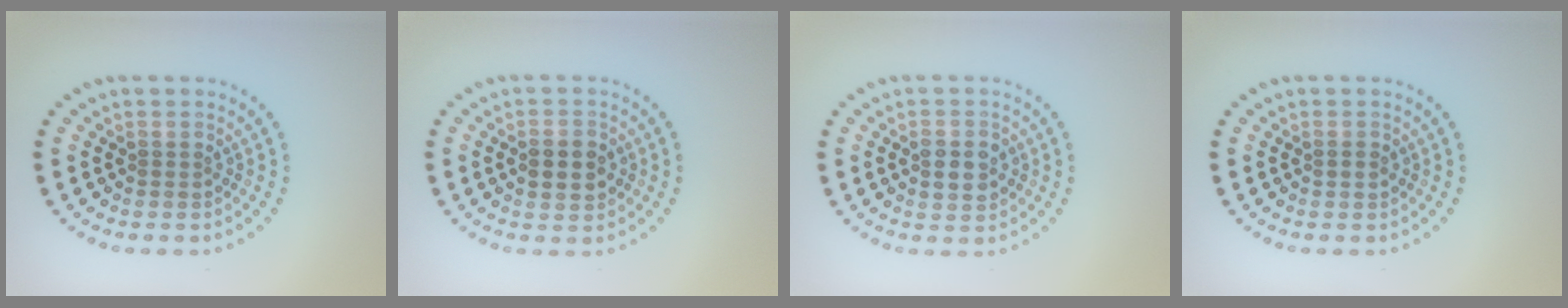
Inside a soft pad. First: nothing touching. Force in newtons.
{"total": 3.5, "press": 3.5, "slide": 0.0}
{"total": 2.4, "press": 2.4, "slide": 0.1}
{"total": 0.8, "press": 0.8, "slide": 0.3}